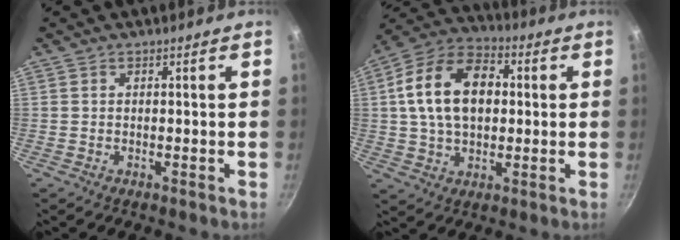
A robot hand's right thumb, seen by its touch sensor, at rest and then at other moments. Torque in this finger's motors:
{"motor_torque": [-0.21, 2.84, 1.52, 0.71, 0.43]}